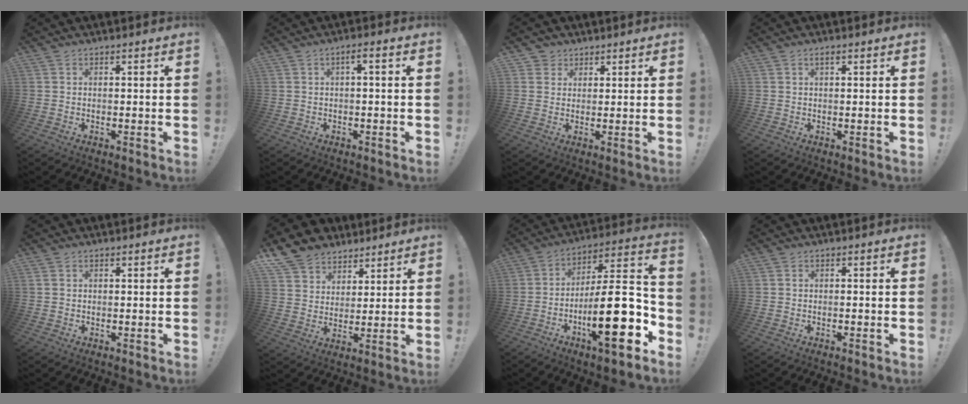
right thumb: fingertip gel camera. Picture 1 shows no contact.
{"total": 2.1, "force": [-0.6, 0.1, 2.0], "torque": [-0.039, 0.006, -0.012]}
{"total": 3.5, "force": [2.2, 2.7, 0.1], "torque": [0.001, -0.009, 0.039]}
{"total": 1.4, "force": [0.6, 0.5, 1.2], "torque": [-0.028, 0.003, 0.010]}
{"total": 0.9, "force": [0.3, 0.8, 0.4], "torque": [-0.011, 0.006, 0.007]}
{"total": 11.0, "force": [7.9, 7.4, 2.0], "torque": [-0.038, -0.057, 0.159]}
{"total": 23.9, "force": [-7.1, 6.7, 21.8], "torque": [-0.349, 0.028, -0.115]}
{"total": 0.5, "force": [-0.4, 0.3, 0.2], "torque": [-0.006, 0.001, -0.007]}